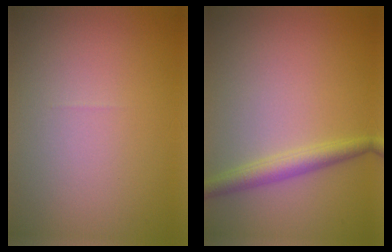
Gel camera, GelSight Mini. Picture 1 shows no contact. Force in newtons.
{"total": 2.5, "press": 2.5, "slide": 0.1}